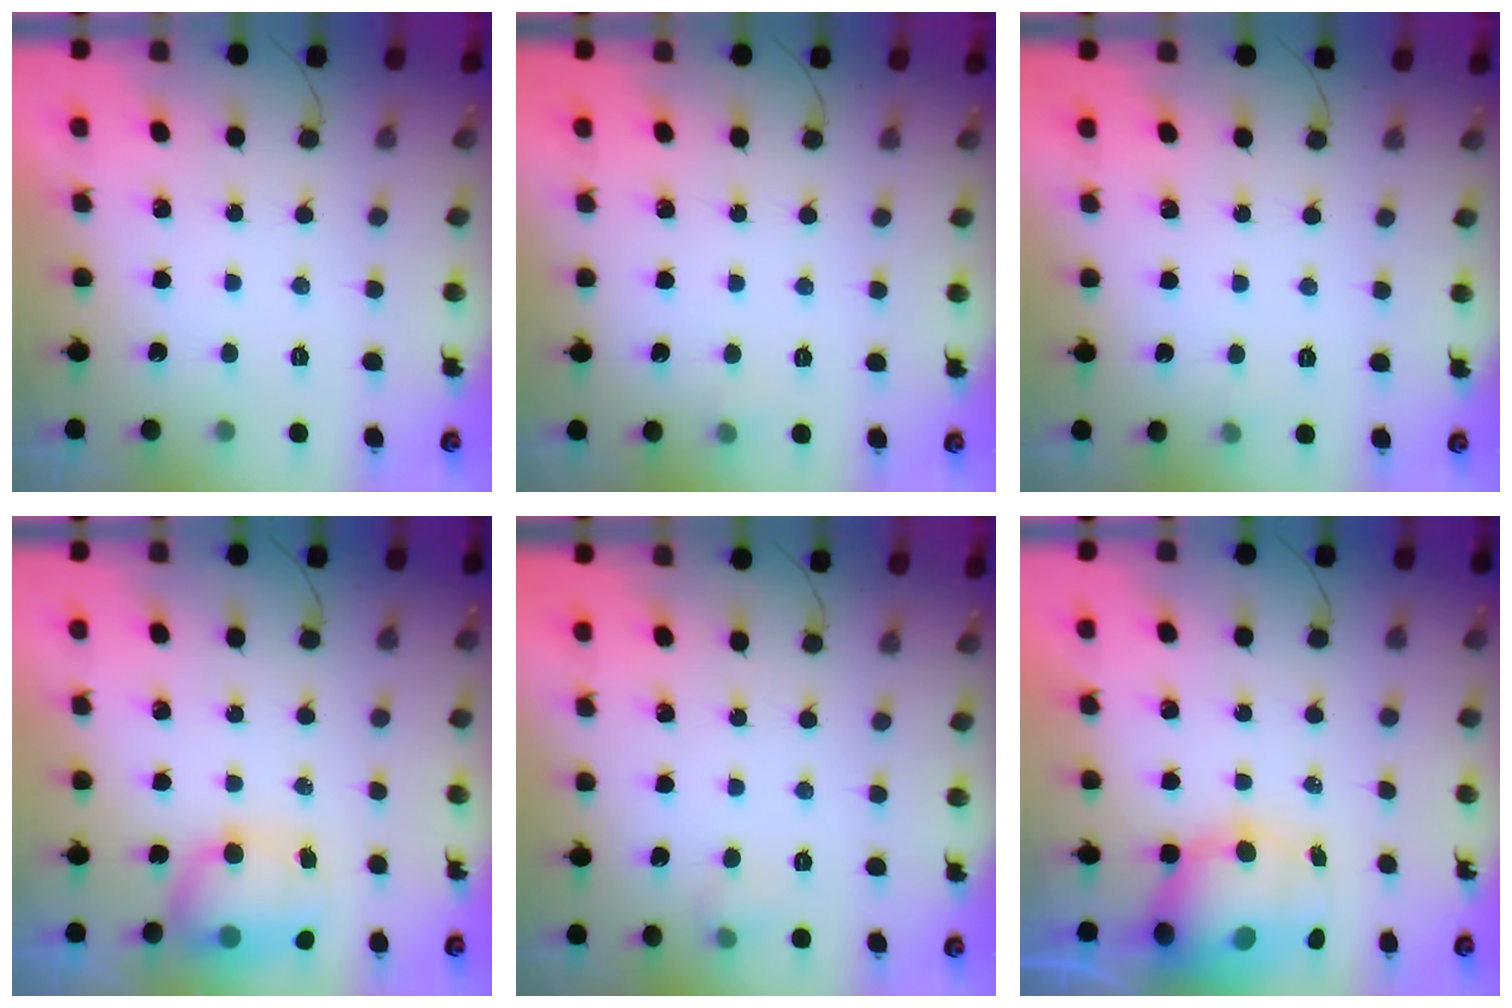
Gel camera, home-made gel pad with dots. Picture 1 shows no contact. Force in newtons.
{"total": 3.0, "press": 2.8, "slide": 1.1}
{"total": 2.3, "press": 2.1, "slide": 0.9}
{"total": 7.1, "press": 7.0, "slide": 1.0}
{"total": 4.9, "press": 4.7, "slide": 1.5}
{"total": 10.7, "press": 10.4, "slide": 2.9}